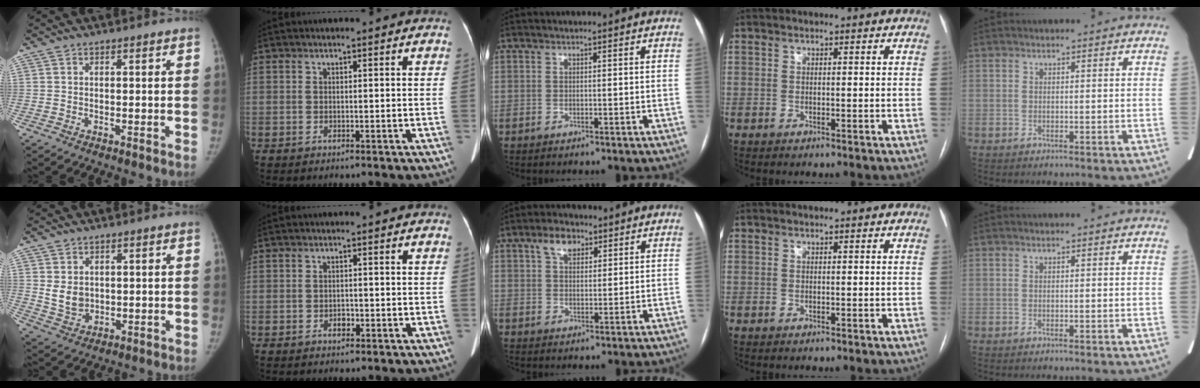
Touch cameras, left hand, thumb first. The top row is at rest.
{"thumb": {"total": 4.9, "force": [1.0, 3.9, 2.7], "torque": [-0.027, -0.015, 0.031]}, "index": {"total": 1.1, "force": [-0.5, 0.7, 0.6], "torque": [-0.012, 0.003, -0.005]}, "middle": {"total": 4.5, "force": [2.6, 2.6, 2.7], "torque": [-0.052, 0.015, 0.048]}}